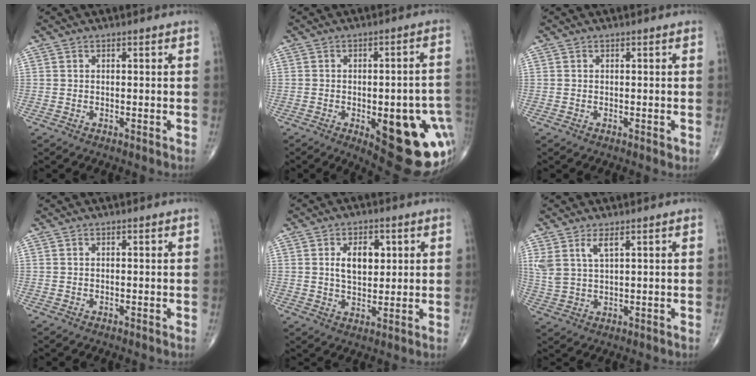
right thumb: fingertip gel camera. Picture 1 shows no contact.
{"total": 22.2, "force": [-6.4, 8.3, 19.6], "torque": [-0.181, 0.011, -0.054]}
{"total": 0.5, "force": [-0.1, 0.3, 0.4], "torque": [-0.003, 0.000, -0.003]}
{"total": 0.0}
{"total": 7.3, "force": [1.9, 4.4, 5.6], "torque": [-0.070, -0.010, 0.033]}
{"total": 5.0, "force": [2.7, 1.8, 3.8], "torque": [-0.087, -0.010, 0.064]}